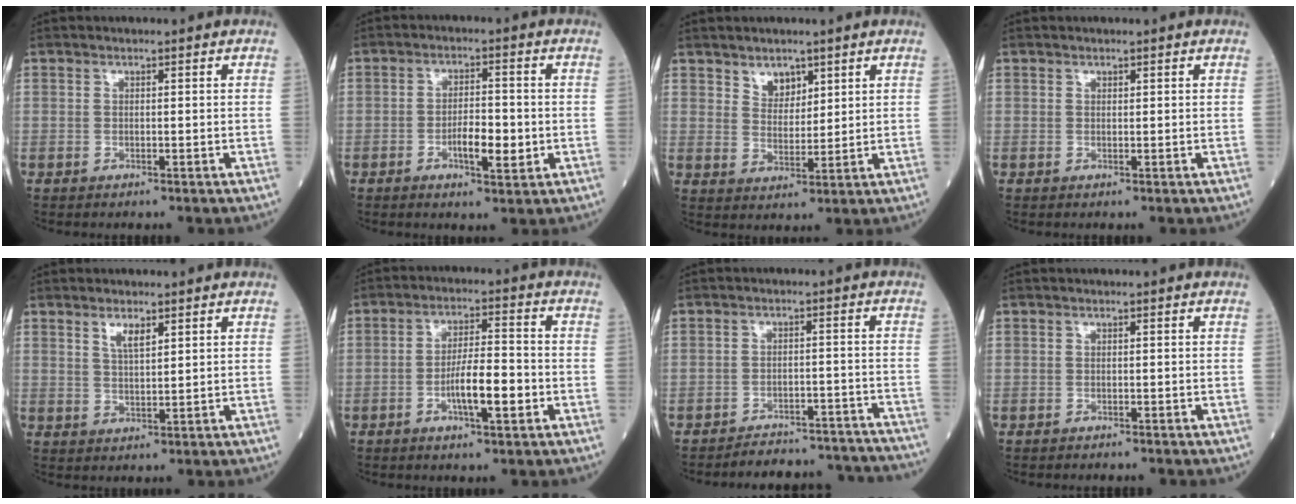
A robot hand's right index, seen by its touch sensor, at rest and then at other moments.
{"total": 5.6, "force": [-1.4, 1.5, 5.2], "torque": [-0.088, -0.001, -0.022]}
{"total": 3.8, "force": [2.6, 2.2, 1.8], "torque": [-0.028, -0.002, 0.052]}
{"total": 0.0}
{"total": 3.0, "force": [1.8, 0.7, 2.3], "torque": [-0.046, 0.000, 0.038]}
{"total": 7.7, "force": [-2.4, 1.3, 7.2], "torque": [-0.129, 0.004, -0.040]}
{"total": 14.1, "force": [-13.7, 2.8, 1.6], "torque": [0.000, 0.026, -0.161]}
{"total": 1.2, "force": [-1.1, 0.3, 0.3], "torque": [-0.009, -0.002, -0.015]}